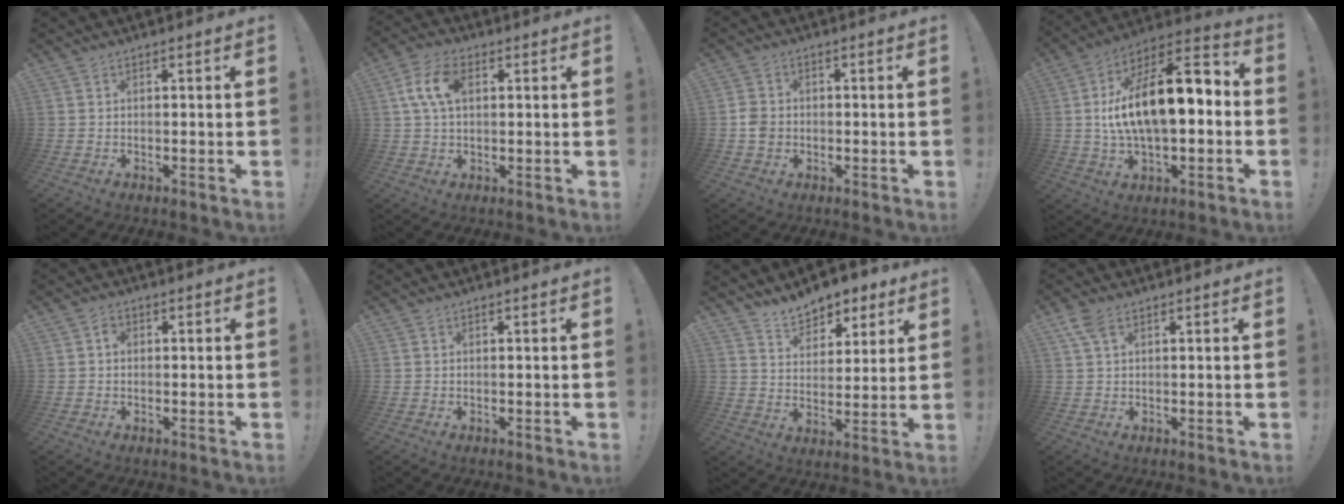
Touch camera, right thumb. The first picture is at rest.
{"total": 9.6, "force": [2.3, 6.0, 7.2], "torque": [-0.135, 0.007, 0.041]}
{"total": 4.4, "force": [-1.0, 3.8, 2.0], "torque": [-0.033, 0.010, -0.016]}
{"total": 19.8, "force": [1.2, 9.3, 17.4], "torque": [-0.282, -0.006, 0.020]}
{"total": 1.4, "force": [0.0, 1.3, 0.6], "torque": [-0.006, 0.004, -0.002]}
{"total": 0.0}
{"total": 9.2, "force": [7.6, 4.6, 2.2], "torque": [-0.037, -0.052, 0.146]}
{"total": 4.4, "force": [2.1, 2.3, 3.1], "torque": [-0.069, 0.003, 0.042]}